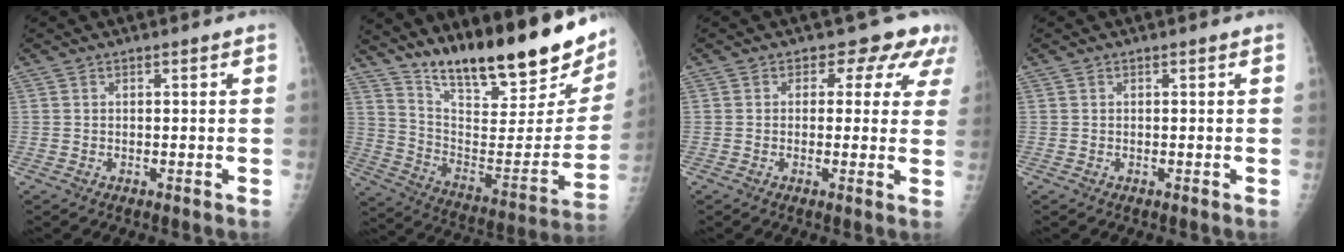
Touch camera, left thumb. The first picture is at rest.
{"total": 28.4, "force": [20.9, 7.5, 17.7], "torque": [-0.244, -0.094, 0.318]}
{"total": 6.5, "force": [4.2, 4.5, 2.2], "torque": [0.016, -0.011, 0.025]}
{"total": 0.0}